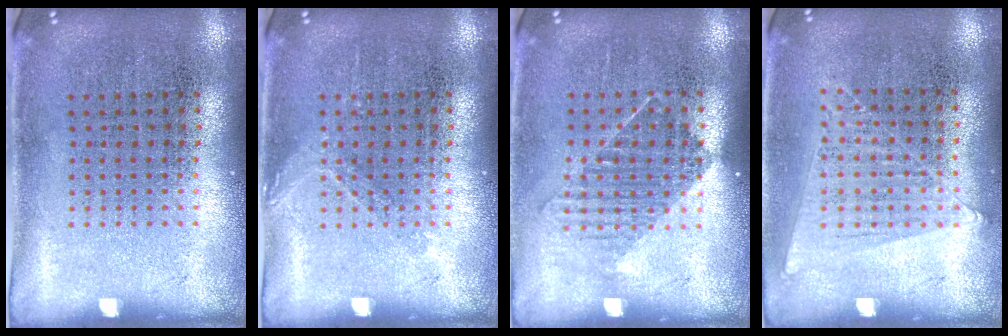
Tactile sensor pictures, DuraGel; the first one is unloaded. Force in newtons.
{"total": 0.9, "press": 0.8, "slide": 0.3}
{"total": 1.2, "press": 1.0, "slide": 0.7}
{"total": 1.0, "press": 0.9, "slide": 0.4}